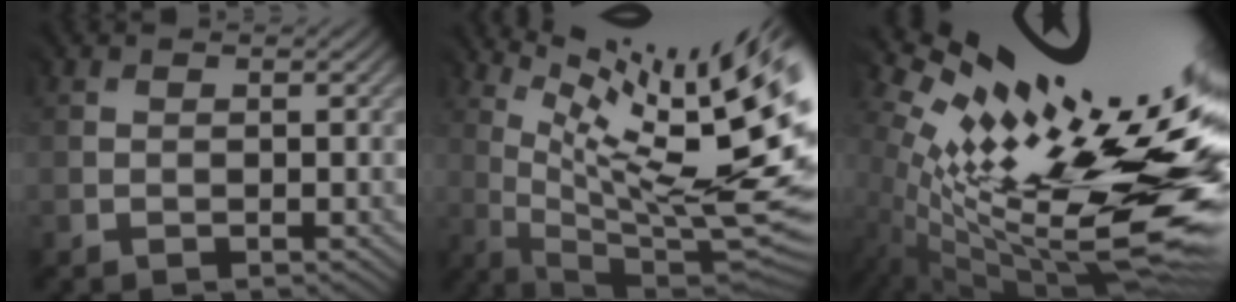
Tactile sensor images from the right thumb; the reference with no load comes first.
{"total": 16.3, "force": [6.8, 2.8, 14.5], "torque": [-0.207, -0.005, 0.133]}
{"total": 17.2, "force": [2.8, 6.0, 15.9], "torque": [-0.276, -0.014, 0.057]}